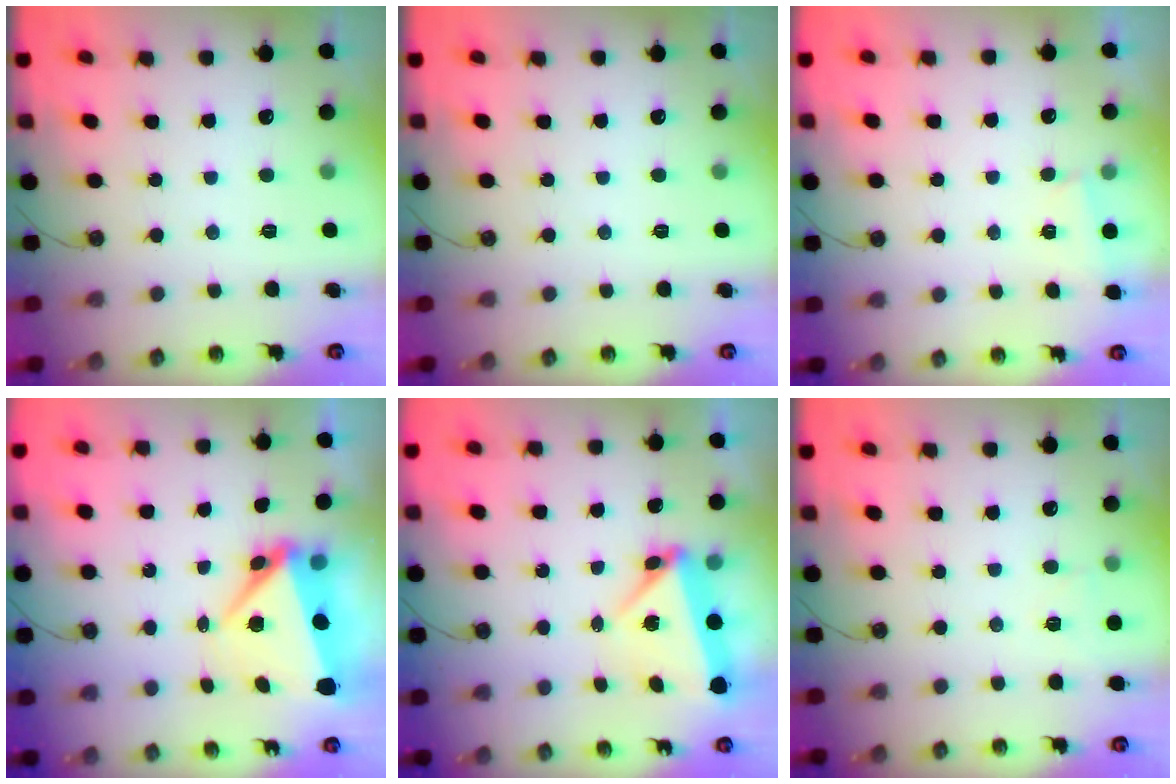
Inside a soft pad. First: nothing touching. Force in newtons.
{"total": 0.0}
{"total": 1.0, "press": 0.9, "slide": 0.4}
{"total": 7.4, "press": 7.2, "slide": 2.0}
{"total": 8.3, "press": 4.7, "slide": 6.8}
{"total": 3.9, "press": 3.6, "slide": 1.4}